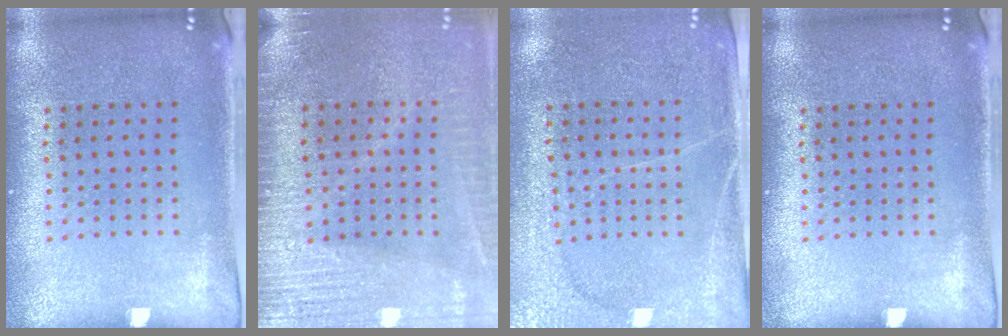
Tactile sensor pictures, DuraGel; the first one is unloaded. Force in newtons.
{"total": 3.6, "press": 3.2, "slide": 1.6}
{"total": 2.9, "press": 2.7, "slide": 1.1}
{"total": 0.0}